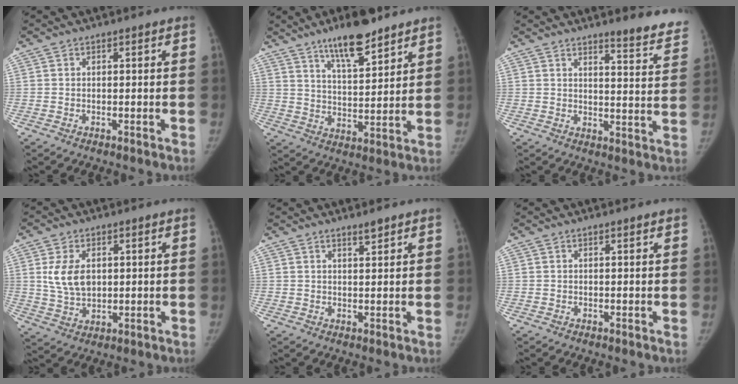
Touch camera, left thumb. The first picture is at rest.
{"total": 11.5, "force": [8.3, 3.1, 7.3], "torque": [-0.100, -0.049, 0.143]}
{"total": 10.2, "force": [8.8, 1.6, 5.0], "torque": [-0.029, -0.060, 0.097]}
{"total": 7.5, "force": [1.6, 4.9, 5.4], "torque": [-0.087, -0.004, 0.039]}
{"total": 1.7, "force": [1.4, 0.1, 0.9], "torque": [-0.012, -0.012, 0.026]}
{"total": 0.6, "force": [0.5, 0.0, 0.4], "torque": [-0.003, 0.003, 0.007]}